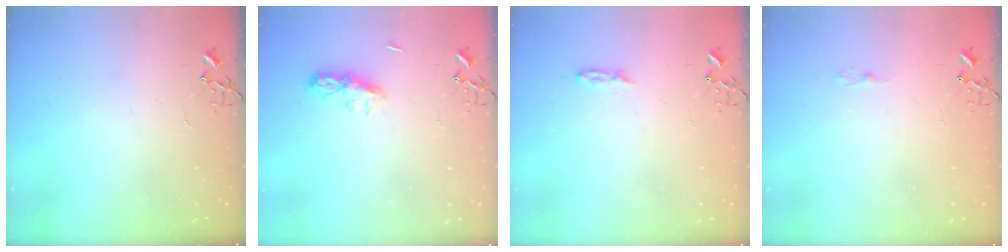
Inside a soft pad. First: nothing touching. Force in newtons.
{"total": 7.8, "press": 7.8, "slide": 0.4}
{"total": 3.2, "press": 3.2, "slide": 0.4}
{"total": 2.5, "press": 2.5, "slide": 0.3}